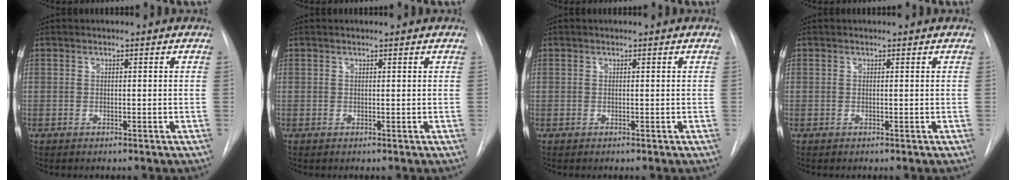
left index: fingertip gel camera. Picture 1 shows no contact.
{"total": 0.0}
{"total": 0.0}
{"total": 0.0}